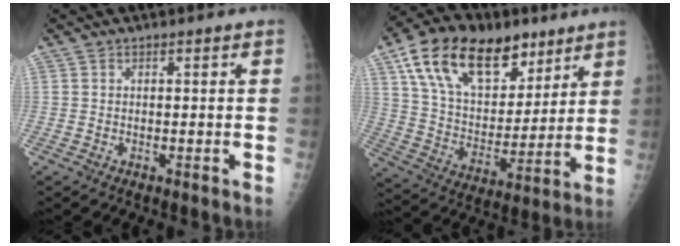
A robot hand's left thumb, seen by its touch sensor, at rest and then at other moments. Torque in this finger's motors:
{"motor_torque": [1.43, 1.46, 1.36, -1.41, 0.40]}